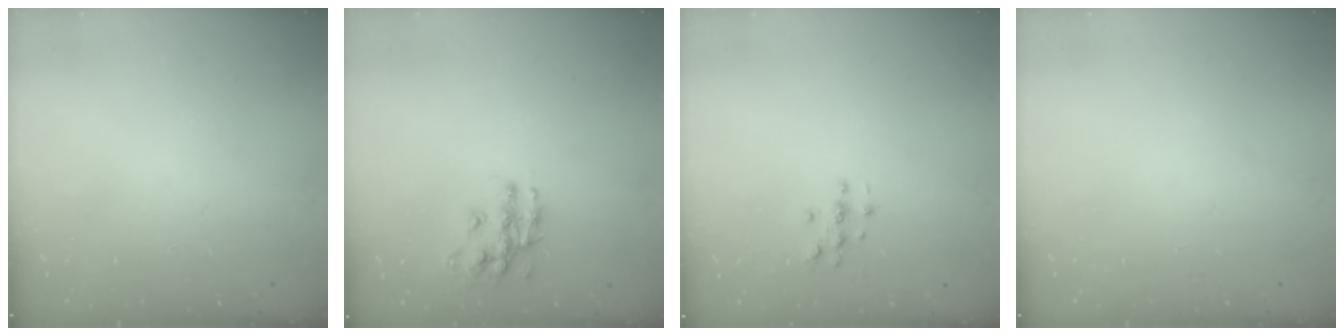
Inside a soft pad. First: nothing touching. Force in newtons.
{"total": 11.9, "press": 11.9, "slide": 0.9}
{"total": 2.8, "press": 2.8, "slide": 0.3}
{"total": 0.0}